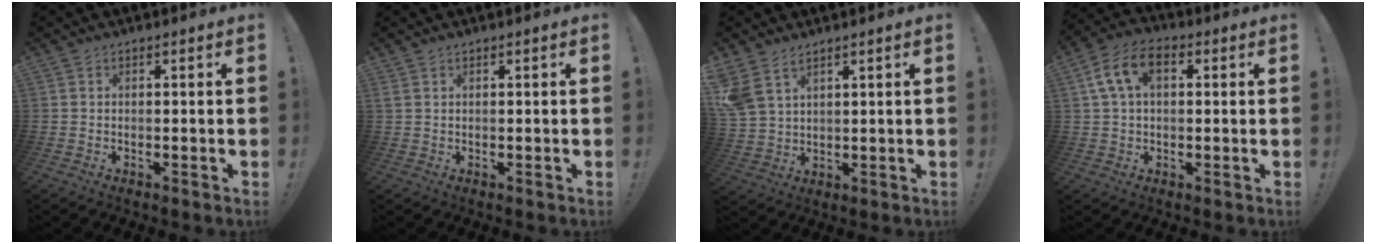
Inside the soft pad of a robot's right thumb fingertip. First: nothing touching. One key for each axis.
{"total": 0.8, "fx": 0.5, "fy": 0.5, "fz": 0.5, "tx": -0.017, "ty": 0.003, "tz": 0.011}
{"total": 6.8, "fx": 4.7, "fy": 3.7, "fz": 3.2, "tx": -0.067, "ty": -0.018, "tz": 0.094}
{"total": 10.1, "fx": 2.6, "fy": 6.3, "fz": 7.4, "tx": -0.138, "ty": 0.010, "tz": 0.050}